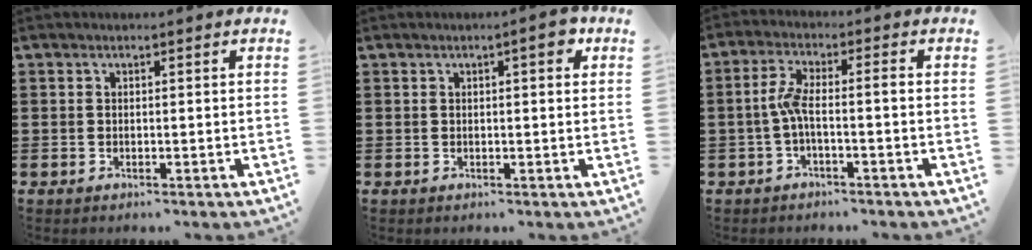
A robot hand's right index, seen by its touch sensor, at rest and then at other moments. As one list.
[{"total": 2.8, "force": [1.0, 0.7, 2.5], "torque": [-0.036, 0.002, 0.011]}, {"total": 4.5, "force": [-1.0, 0.7, 4.4], "torque": [-0.096, -0.001, -0.026]}]